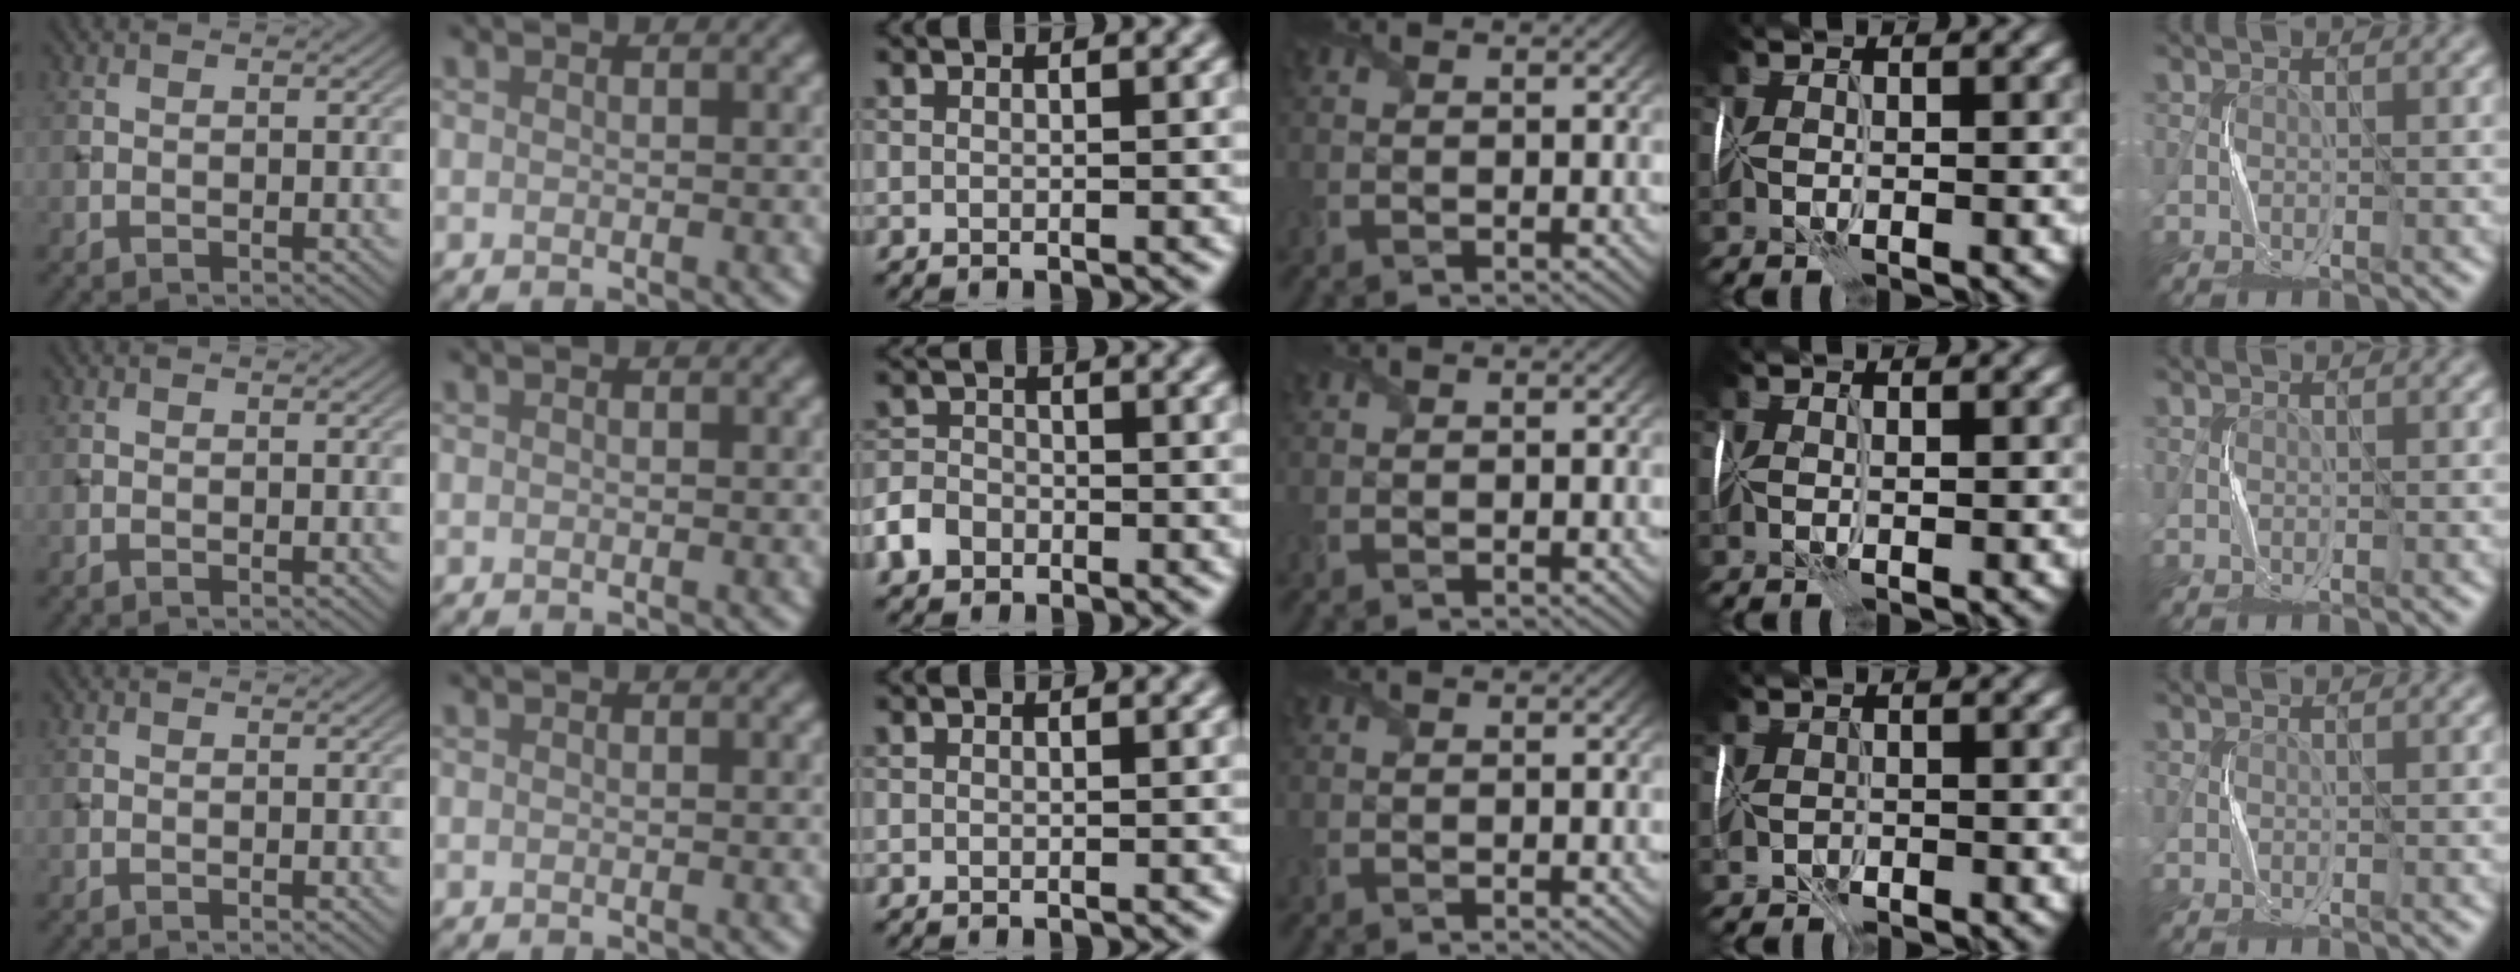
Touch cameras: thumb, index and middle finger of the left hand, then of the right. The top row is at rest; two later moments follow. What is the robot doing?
{"motion": "fold", "object": "tissue"}